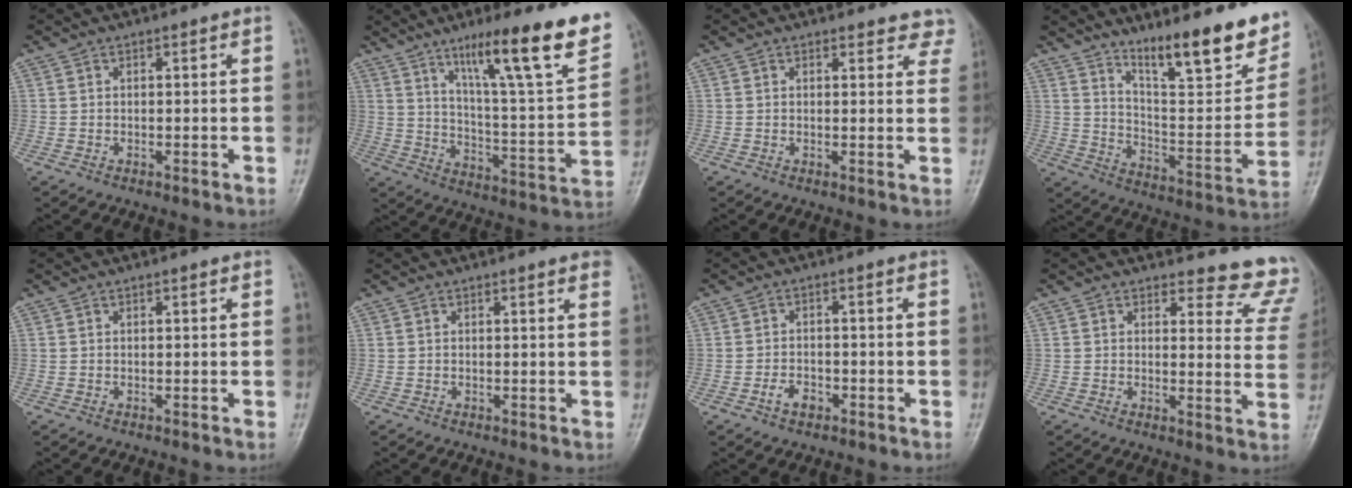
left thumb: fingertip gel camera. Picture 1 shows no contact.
{"total": 22.6, "force": [13.4, 3.7, 17.8], "torque": [-0.243, -0.051, 0.211]}
{"total": 5.2, "force": [4.8, 2.1, 0.3], "torque": [0.042, -0.021, 0.027]}
{"total": 21.1, "force": [14.0, 5.3, 14.8], "torque": [-0.173, -0.080, 0.223]}
{"total": 0.0}
{"total": 2.4, "force": [1.7, 0.2, 1.7], "torque": [-0.018, 0.000, 0.014]}
{"total": 3.1, "force": [-1.8, 1.9, 1.6], "torque": [-0.025, 0.015, -0.030]}
{"total": 11.4, "force": [10.9, 3.1, 0.5], "torque": [0.043, -0.113, 0.086]}